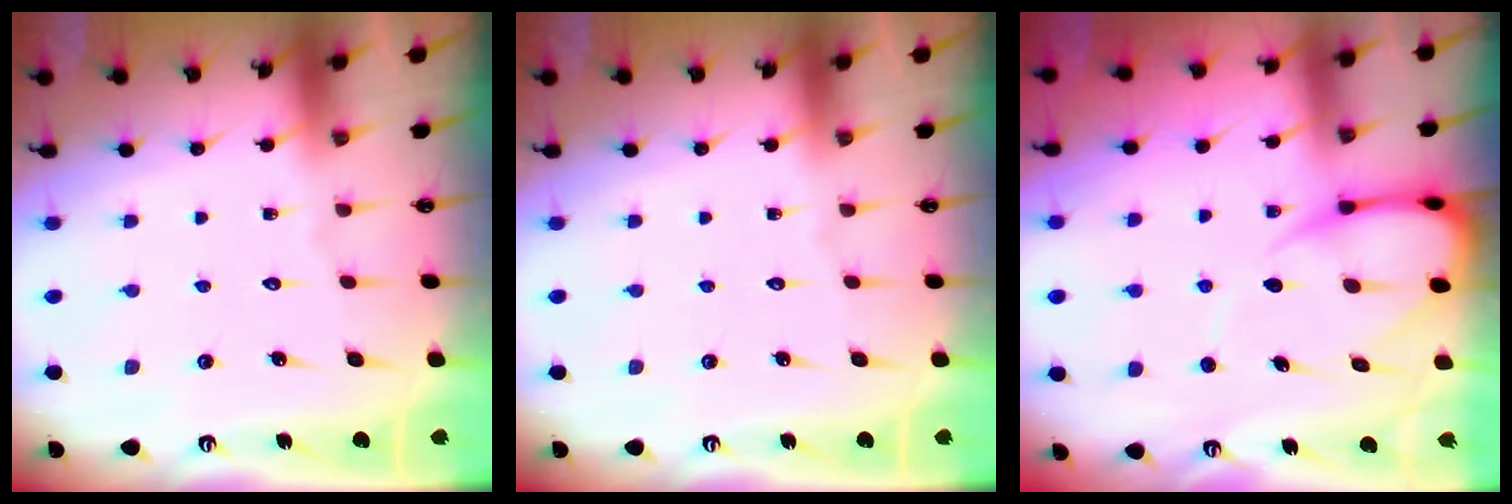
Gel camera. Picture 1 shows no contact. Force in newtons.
{"total": 0.0}
{"total": 8.1, "press": 8.0, "slide": 0.9}